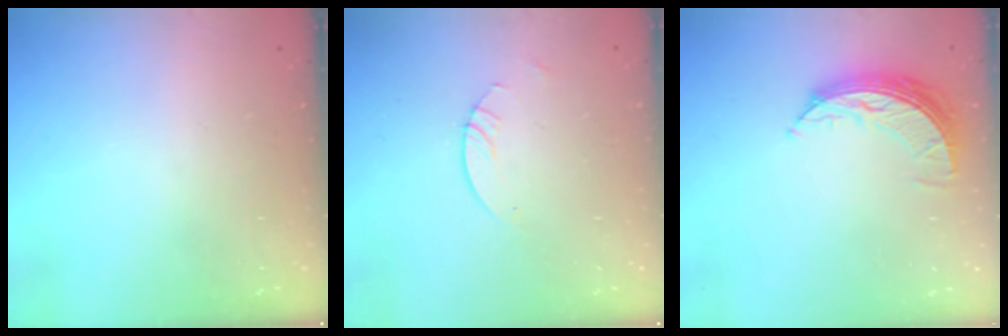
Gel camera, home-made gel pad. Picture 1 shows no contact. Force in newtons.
{"total": 3.0, "press": 2.9, "slide": 0.3}
{"total": 8.4, "press": 8.4, "slide": 0.7}